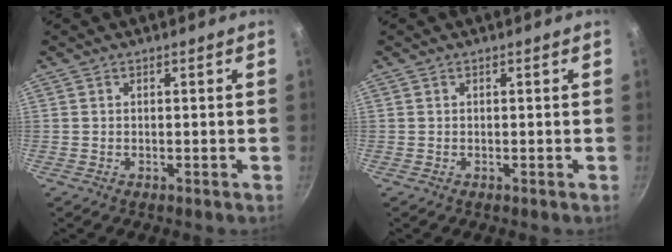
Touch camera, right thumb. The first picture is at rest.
{"total": 0.0}